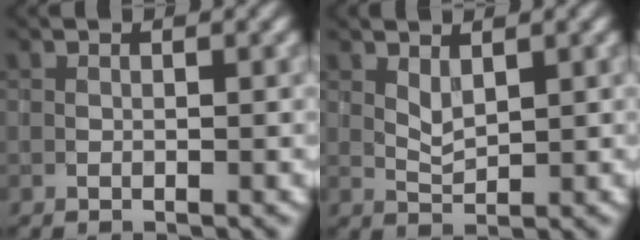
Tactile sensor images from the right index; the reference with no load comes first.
{"total": 1.6, "force": [0.8, 0.8, 1.2], "torque": [-0.027, -0.003, 0.021]}